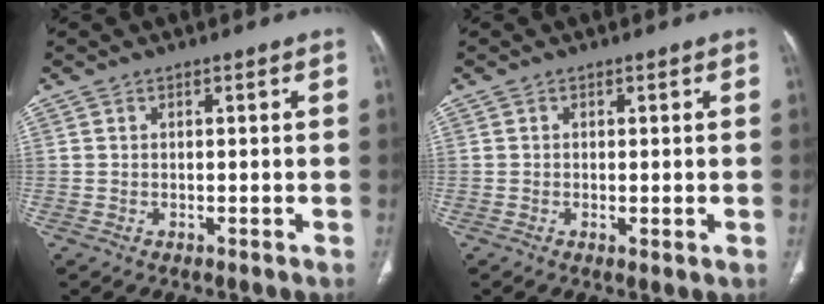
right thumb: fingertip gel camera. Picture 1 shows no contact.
{"total": 1.0, "force": [-0.2, 0.3, 0.9], "torque": [-0.020, -0.004, -0.003]}